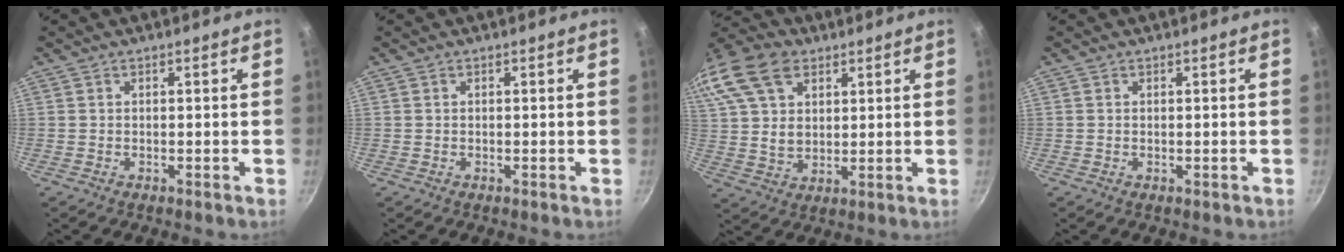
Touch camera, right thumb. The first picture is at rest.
{"total": 0.0}
{"total": 24.1, "force": [11.2, 16.3, 13.8], "torque": [-0.319, 0.032, 0.207]}
{"total": 0.0}